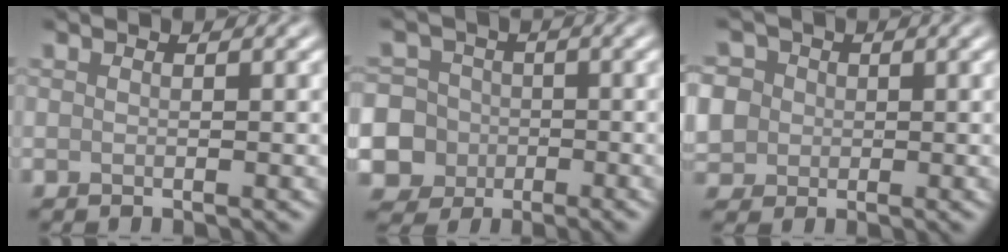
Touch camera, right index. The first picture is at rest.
{"total": 12.7, "force": [-4.4, 11.7, 2.5], "torque": [-0.086, -0.021, -0.107]}
{"total": 5.9, "force": [0.5, 5.4, 2.2], "torque": [-0.059, 0.030, -0.007]}